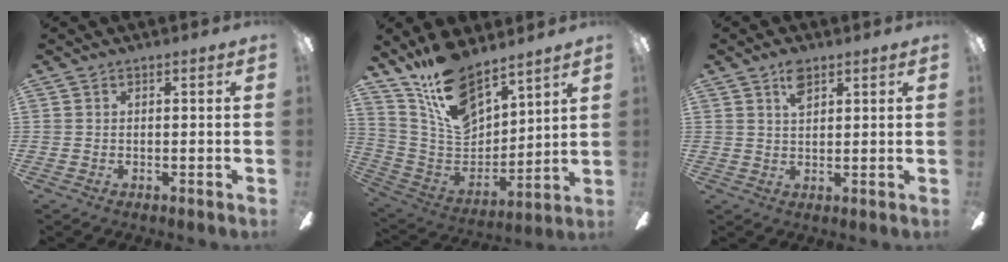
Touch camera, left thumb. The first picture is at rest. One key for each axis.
{"total": 16.8, "fx": 13.0, "fy": 7.3, "fz": 7.9, "tx": -0.167, "ty": -0.075, "tz": 0.242}
{"total": 4.4, "fx": 2.6, "fy": 2.2, "fz": 2.8, "tx": -0.054, "ty": 0.000, "tz": 0.046}